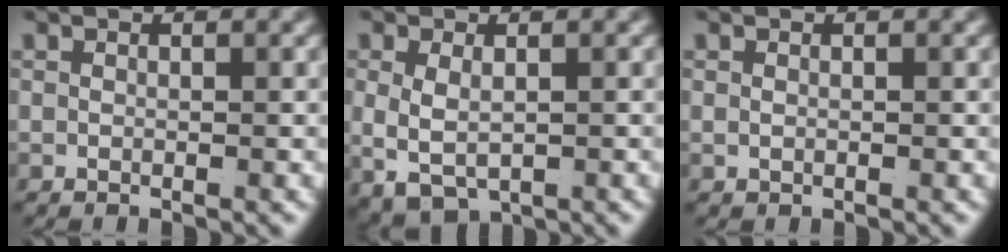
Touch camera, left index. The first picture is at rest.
{"total": 5.3, "force": [-0.9, 4.0, 3.3], "torque": [-0.081, -0.029, 0.005]}
{"total": 0.0}